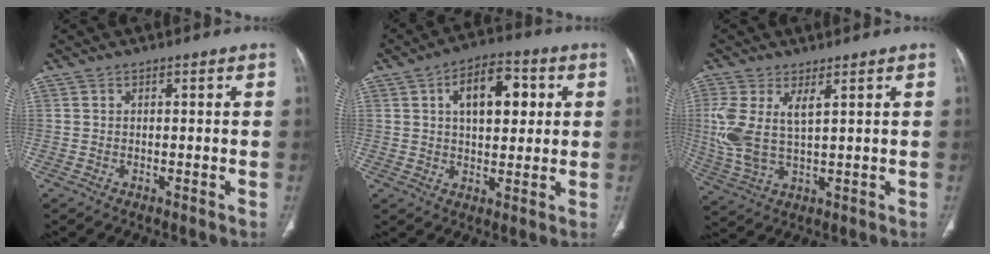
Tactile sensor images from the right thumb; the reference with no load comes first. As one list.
[{"total": 11.5, "force": [3.0, 6.4, 9.0], "torque": [-0.102, 0.009, 0.042]}, {"total": 9.3, "force": [2.4, 4.0, 8.0], "torque": [-0.199, -0.008, 0.059]}]